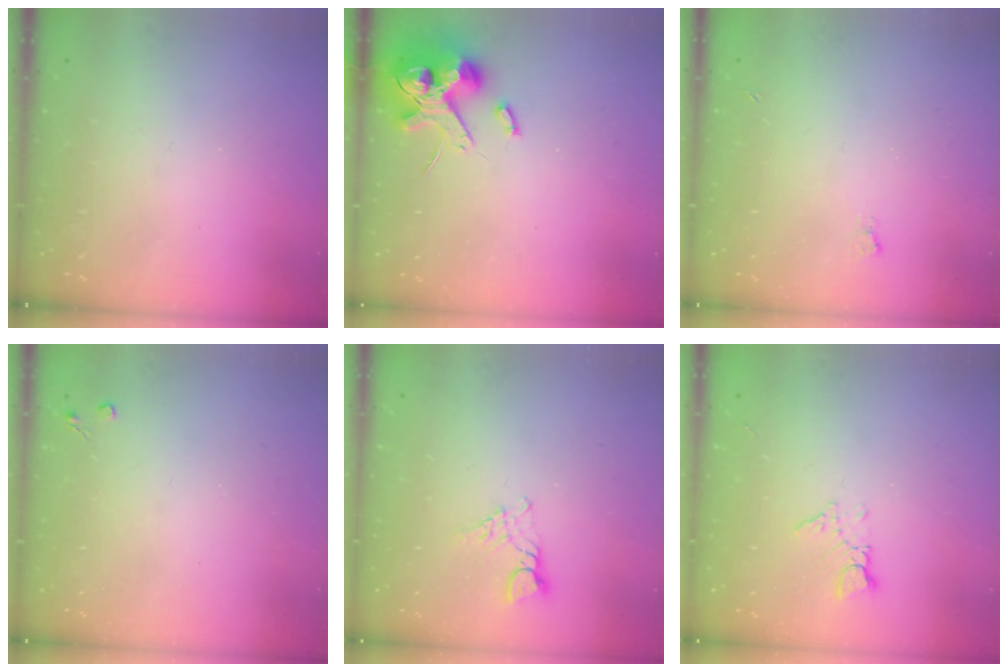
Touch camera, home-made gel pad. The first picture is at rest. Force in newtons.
{"total": 12.3, "press": 12.1, "slide": 2.1}
{"total": 2.4, "press": 2.4, "slide": 0.5}
{"total": 2.6, "press": 2.5, "slide": 0.4}
{"total": 3.4, "press": 3.4, "slide": 0.5}
{"total": 5.2, "press": 5.2, "slide": 0.6}